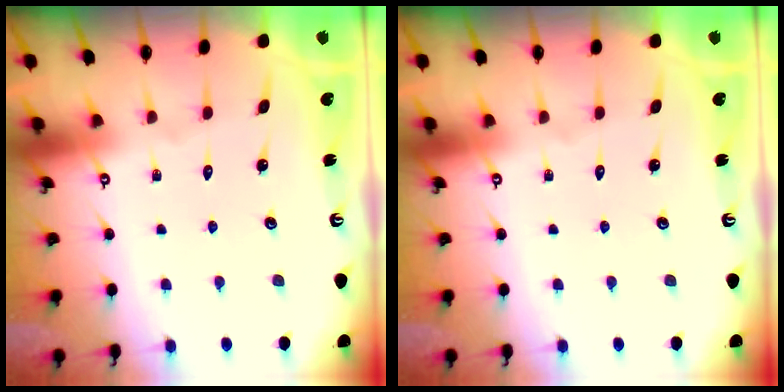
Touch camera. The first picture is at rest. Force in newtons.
{"total": 0.0}